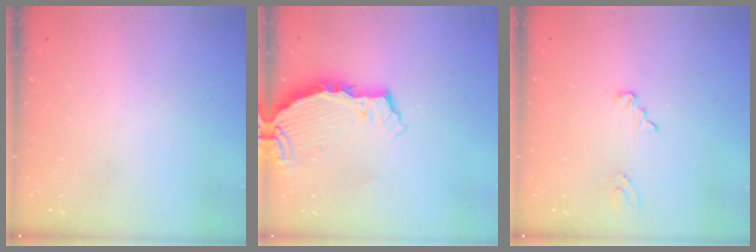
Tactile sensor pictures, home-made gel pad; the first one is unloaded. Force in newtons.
{"total": 4.7, "press": 4.7, "slide": 0.2}
{"total": 4.9, "press": 4.8, "slide": 0.6}